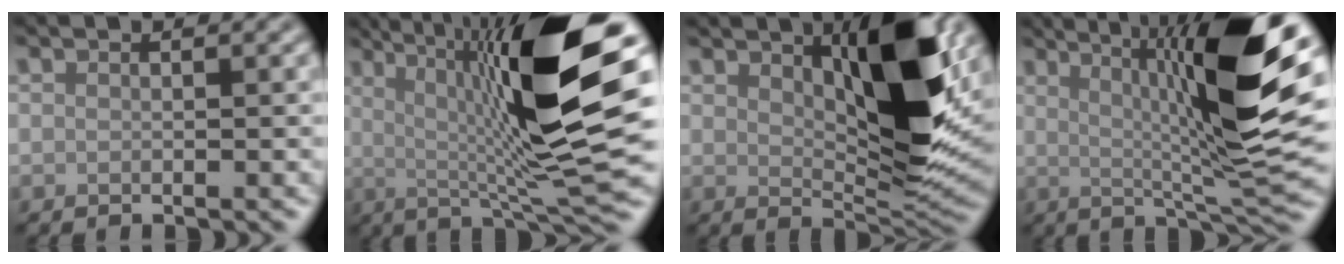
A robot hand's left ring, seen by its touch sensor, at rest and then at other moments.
{"total": 15.8, "force": [3.2, 3.3, 15.2], "torque": [-0.230, 0.012, 0.049]}
{"total": 9.4, "force": [3.2, 3.2, 8.2], "torque": [-0.132, -0.008, 0.055]}
{"total": 14.2, "force": [3.2, 2.7, 13.5], "torque": [-0.194, 0.013, 0.047]}